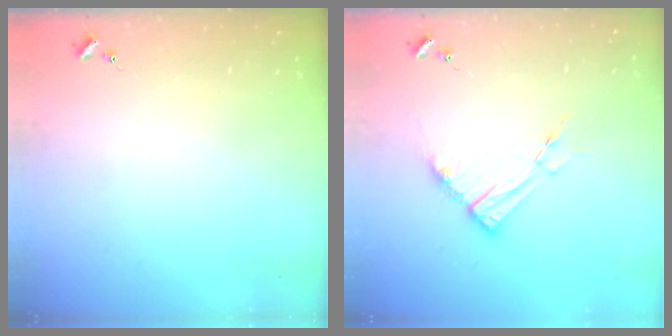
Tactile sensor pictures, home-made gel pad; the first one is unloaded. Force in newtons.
{"total": 8.9, "press": 8.9, "slide": 0.8}